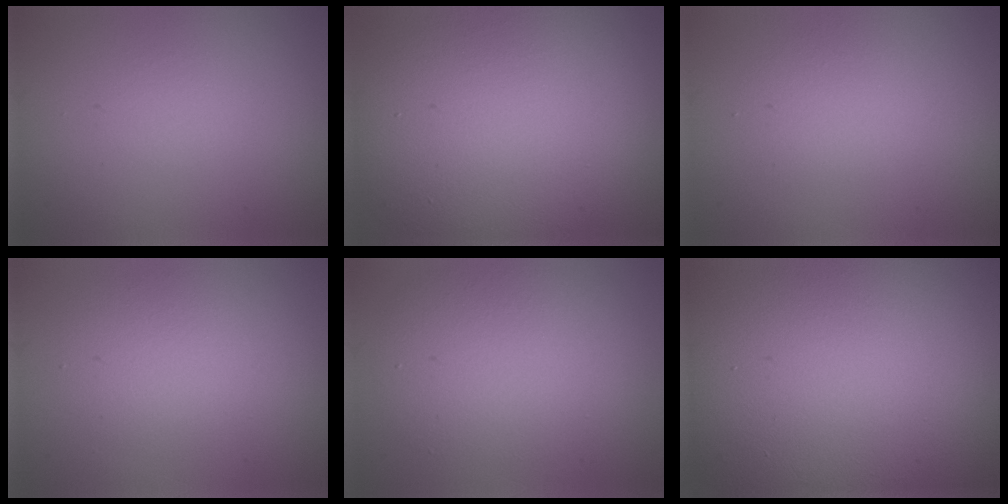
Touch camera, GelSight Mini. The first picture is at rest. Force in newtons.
{"total": 14.7, "press": 14.7, "slide": 0.6}
{"total": 1.9, "press": 1.9, "slide": 0.2}
{"total": 3.2, "press": 3.2, "slide": 0.2}
{"total": 5.2, "press": 5.2, "slide": 0.2}
{"total": 22.6, "press": 22.6, "slide": 1.6}